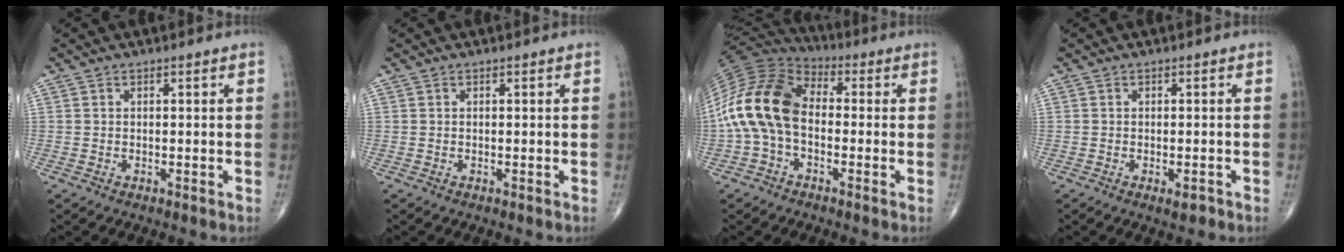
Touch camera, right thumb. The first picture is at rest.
{"total": 0.0}
{"total": 16.2, "force": [-1.4, 10.5, 12.3], "torque": [-0.246, 0.037, -0.037]}
{"total": 1.8, "force": [-0.9, 0.7, 1.4], "torque": [-0.016, -0.001, -0.012]}